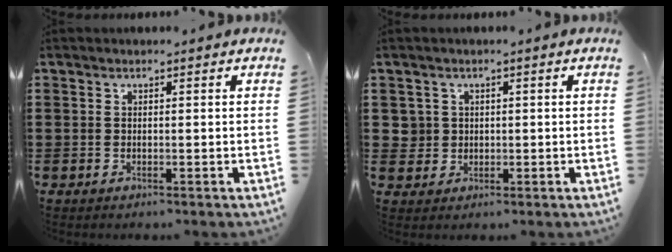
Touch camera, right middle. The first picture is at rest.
{"total": 2.8, "force": [0.4, 2.8, 0.5], "torque": [-0.023, 0.011, 0.005]}